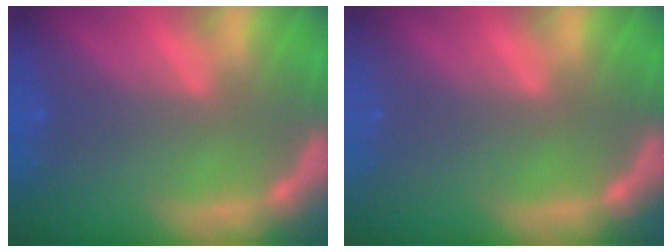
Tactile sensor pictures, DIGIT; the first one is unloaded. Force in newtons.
{"total": 0.0}